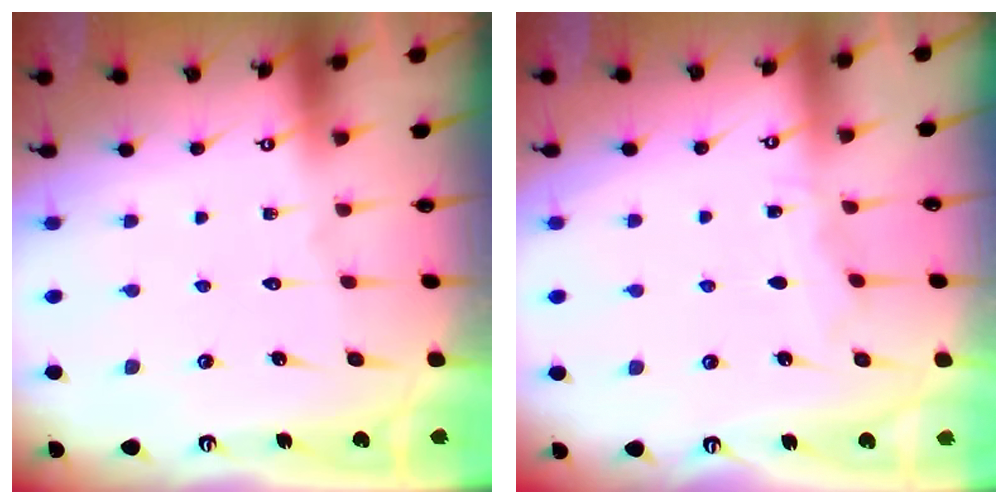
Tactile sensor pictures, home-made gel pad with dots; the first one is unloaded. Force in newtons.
{"total": 3.4, "press": 3.4, "slide": 0.5}